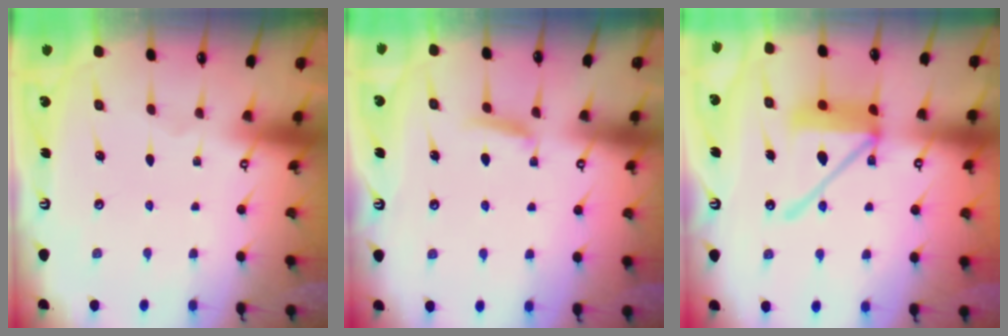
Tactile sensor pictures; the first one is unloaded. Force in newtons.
{"total": 5.8, "press": 5.7, "slide": 0.9}
{"total": 15.4, "press": 15.2, "slide": 2.3}